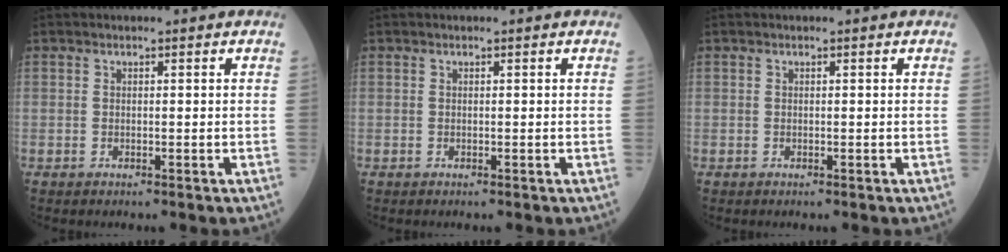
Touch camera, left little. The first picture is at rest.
{"total": 0.0}
{"total": 0.0}